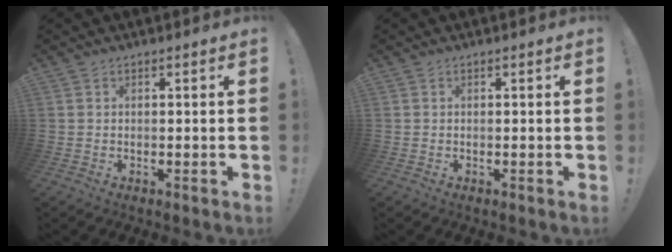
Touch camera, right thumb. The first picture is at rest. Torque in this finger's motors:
{"motor_torque": [-0.01, -0.16, 0.18, -0.05, -0.04]}